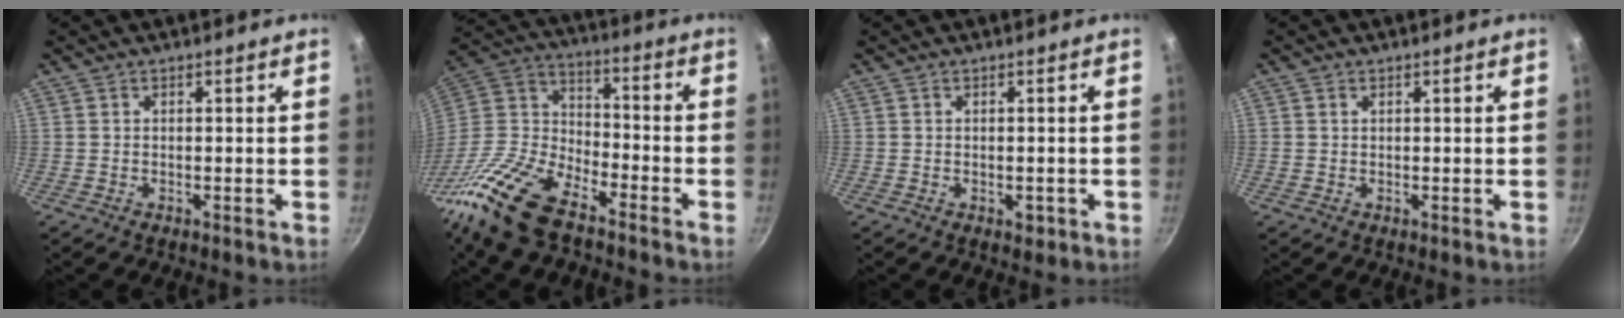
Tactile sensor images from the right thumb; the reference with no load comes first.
{"total": 19.6, "force": [-13.3, 8.7, 11.5], "torque": [-0.219, 0.073, -0.272]}
{"total": 1.8, "force": [-0.6, 1.1, 1.3], "torque": [-0.016, 0.000, -0.007]}
{"total": 0.8, "force": [0.4, 0.6, 0.3], "torque": [-0.004, 0.001, 0.006]}